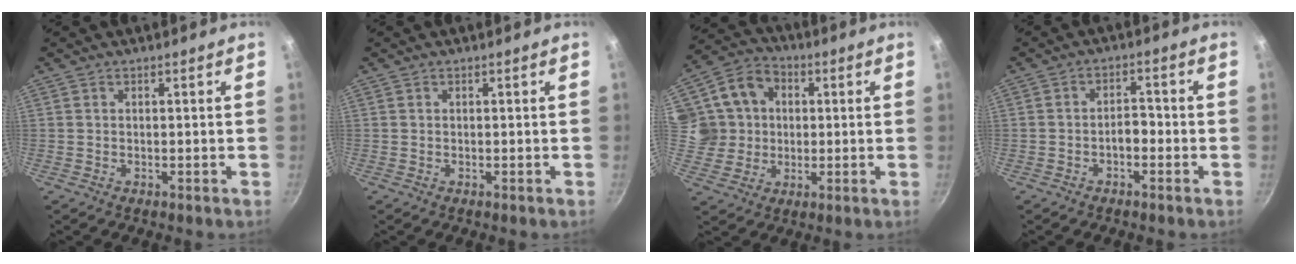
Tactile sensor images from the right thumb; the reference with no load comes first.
{"total": 0.0}
{"total": 12.9, "force": [2.2, 11.6, 5.0], "torque": [-0.064, 0.014, 0.036]}
{"total": 3.1, "force": [-1.5, 1.7, 2.1], "torque": [-0.020, 0.023, -0.026]}